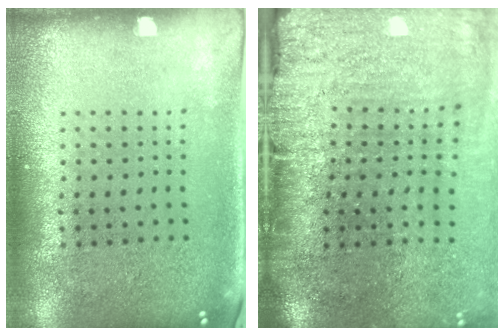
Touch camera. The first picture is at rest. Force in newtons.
{"total": 4.6, "press": 3.9, "slide": 2.5}